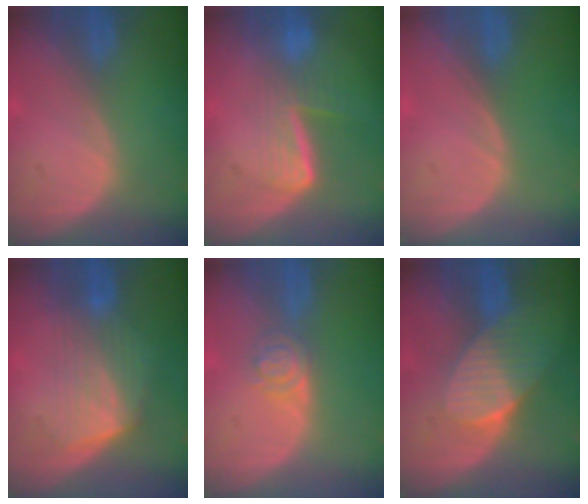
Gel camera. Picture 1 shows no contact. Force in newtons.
{"total": 6.6, "press": 5.5, "slide": 3.6}
{"total": 0.0}
{"total": 6.5, "press": 6.1, "slide": 2.1}
{"total": 4.0, "press": 3.7, "slide": 1.5}
{"total": 7.7, "press": 6.9, "slide": 3.4}